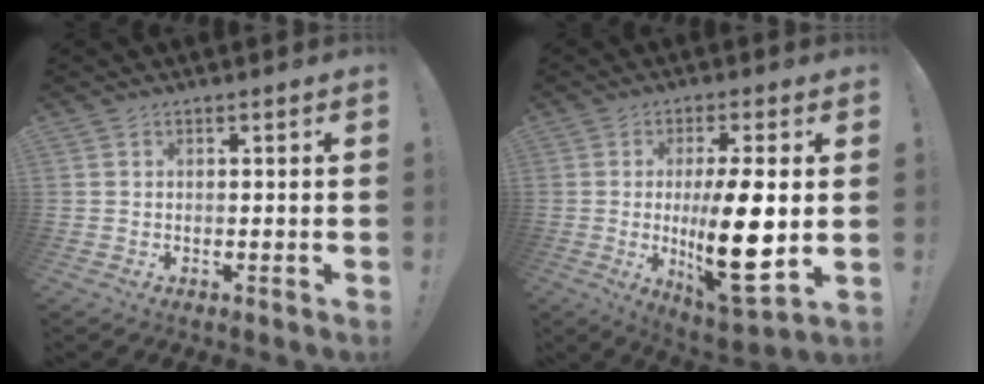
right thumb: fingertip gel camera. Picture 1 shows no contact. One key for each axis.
{"total": 17.7, "fx": -0.8, "fy": 5.0, "fz": 17.0, "tx": -0.284, "ty": -0.020, "tz": -0.010}